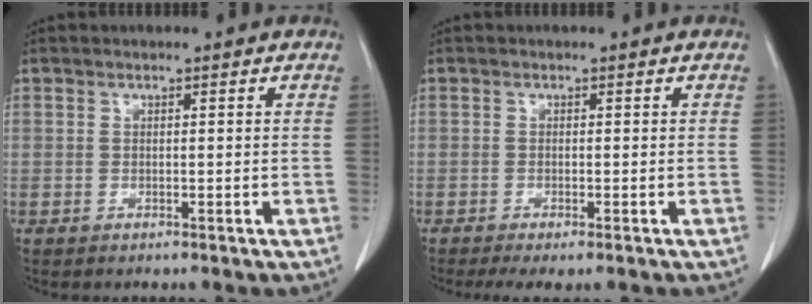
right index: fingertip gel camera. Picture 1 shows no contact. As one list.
[{"total": 3.7, "force": [-2.6, 0.9, 2.4], "torque": [-0.040, -0.010, -0.039]}]